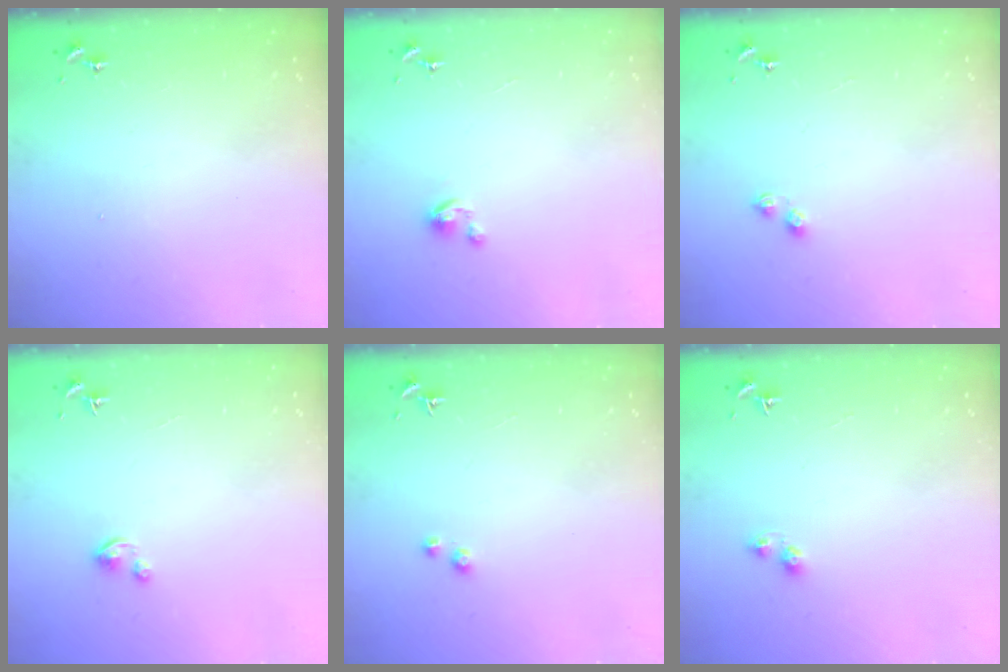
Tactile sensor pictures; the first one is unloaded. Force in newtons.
{"total": 2.4, "press": 2.4, "slide": 0.2}
{"total": 2.8, "press": 2.8, "slide": 0.4}
{"total": 2.6, "press": 2.6, "slide": 0.2}
{"total": 1.8, "press": 1.7, "slide": 0.2}
{"total": 2.9, "press": 2.9, "slide": 0.5}